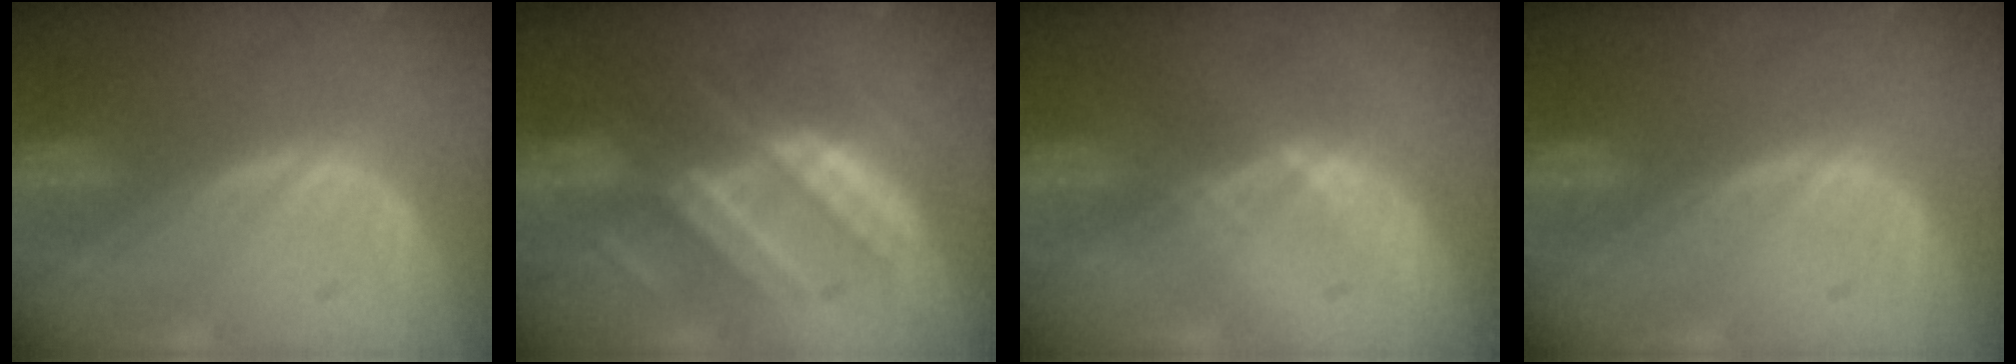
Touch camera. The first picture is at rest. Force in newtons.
{"total": 8.1, "press": 8.1, "slide": 0.4}
{"total": 1.0, "press": 0.8, "slide": 0.5}
{"total": 0.0}